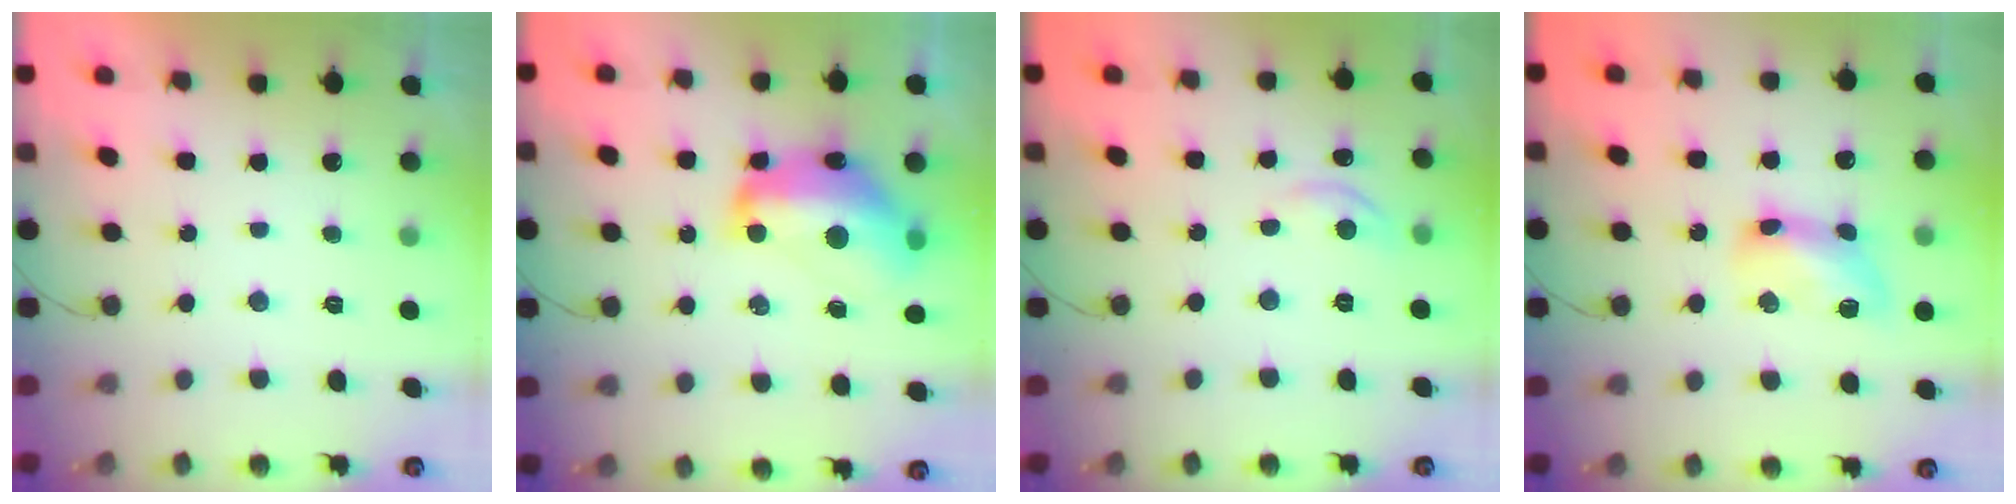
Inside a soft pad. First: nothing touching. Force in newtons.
{"total": 16.8, "press": 16.7, "slide": 1.0}
{"total": 4.6, "press": 4.6, "slide": 0.7}
{"total": 9.6, "press": 9.6, "slide": 0.2}